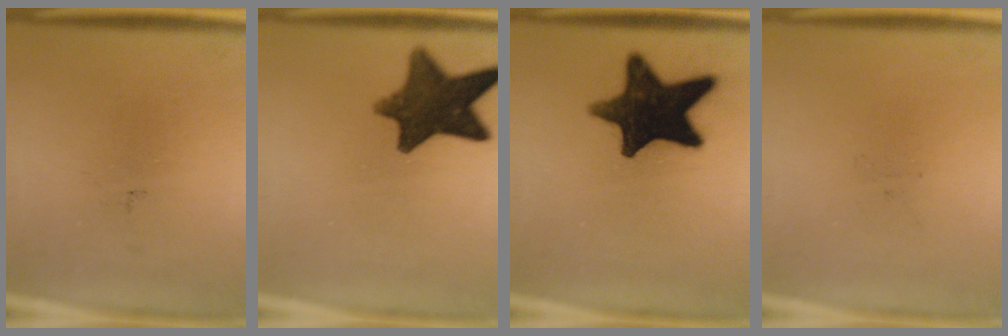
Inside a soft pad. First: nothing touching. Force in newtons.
{"total": 12.0}
{"total": 15.5}
{"total": 0.0}